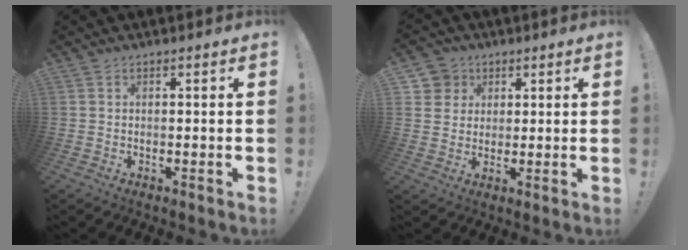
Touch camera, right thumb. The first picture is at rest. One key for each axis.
{"total": 6.3, "fx": 2.4, "fy": 5.8, "fz": 0.7, "tx": -0.010, "ty": -0.014, "tz": 0.047}